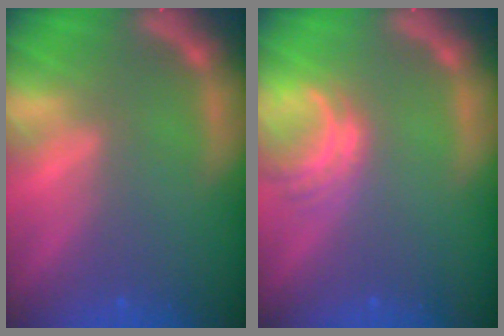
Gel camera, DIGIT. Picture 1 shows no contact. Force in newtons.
{"total": 3.0}